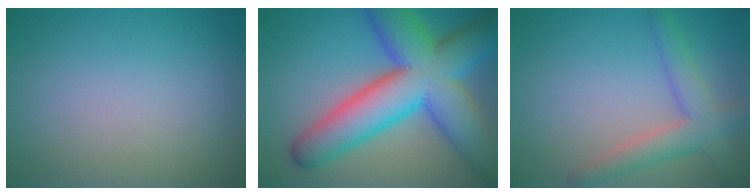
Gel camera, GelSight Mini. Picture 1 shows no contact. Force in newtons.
{"total": 13.7, "press": 13.7, "slide": 0.3}
{"total": 3.9, "press": 3.9, "slide": 0.3}